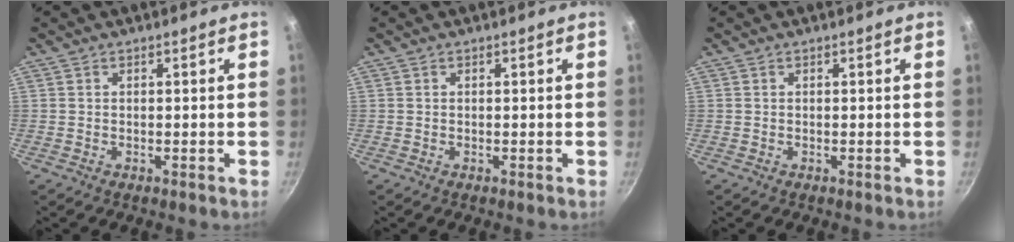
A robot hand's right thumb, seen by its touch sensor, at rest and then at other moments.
{"total": 0.0}
{"total": 0.0}